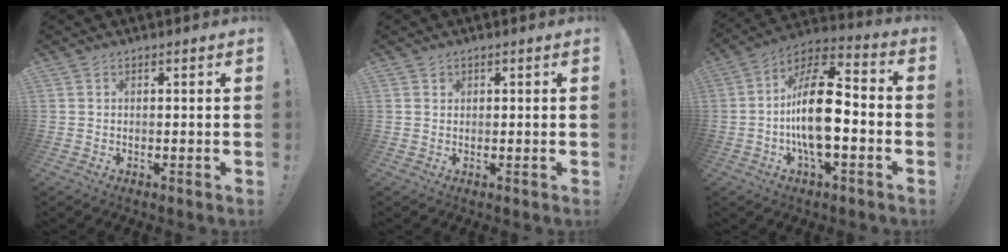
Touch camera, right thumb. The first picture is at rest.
{"total": 0.8, "force": [0.6, 0.5, 0.0], "torque": [0.006, -0.002, 0.010]}
{"total": 19.5, "force": [-3.1, 8.9, 17.0], "torque": [-0.300, 0.020, -0.051]}